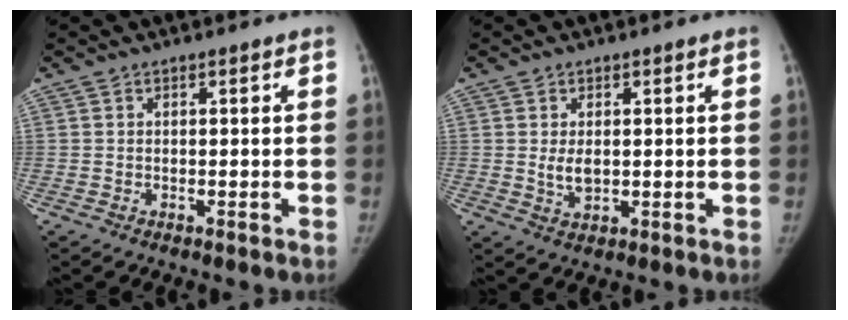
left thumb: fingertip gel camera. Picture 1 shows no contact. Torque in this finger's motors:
{"motor_torque": [0.28, 0.38, -0.01, 0.01, 0.01]}